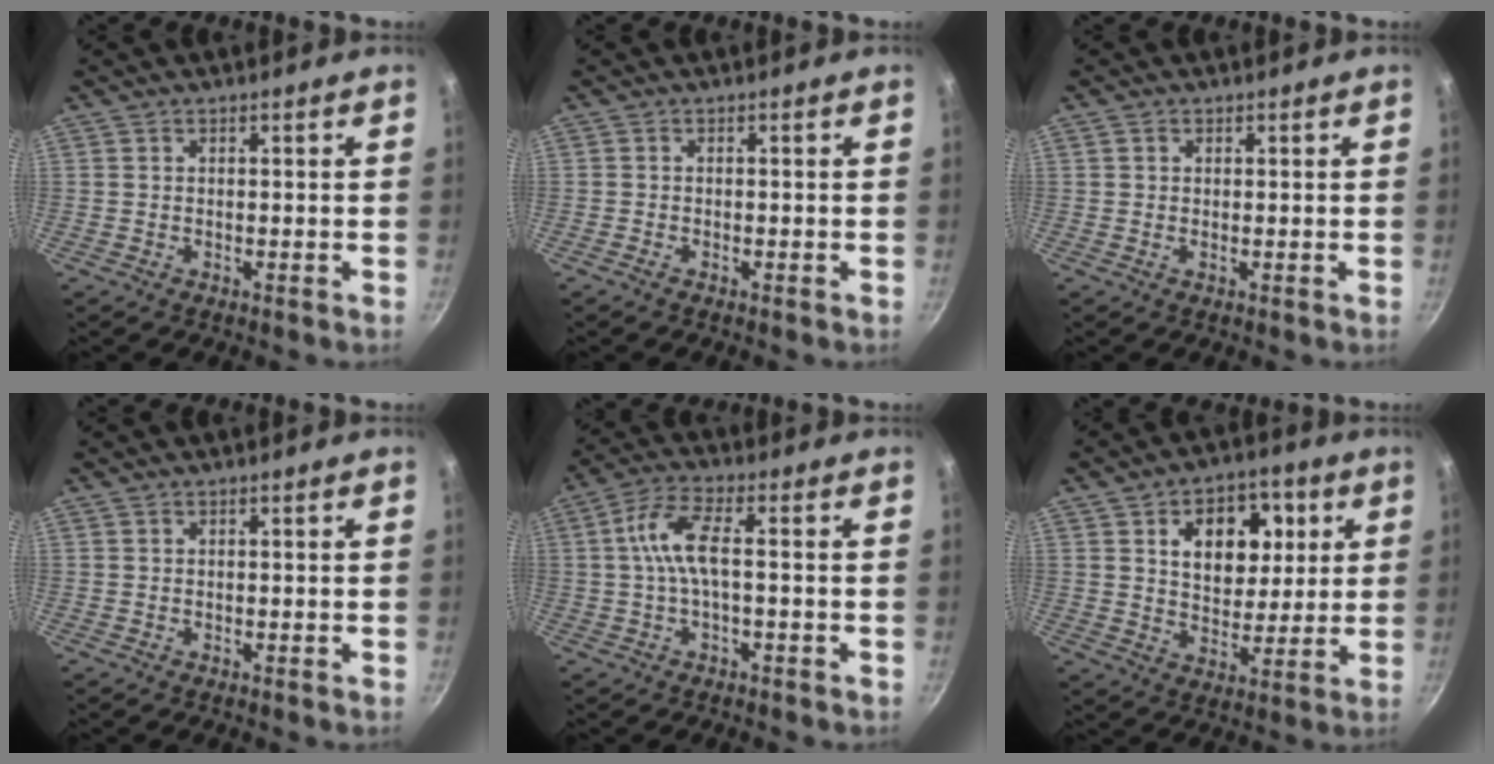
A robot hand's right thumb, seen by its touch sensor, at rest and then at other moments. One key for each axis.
{"total": 0.7, "fx": -0.5, "fy": 0.3, "fz": 0.3, "tx": -0.013, "ty": 0.002, "tz": -0.014}
{"total": 0.9, "fx": 0.3, "fy": 0.7, "fz": 0.4, "tx": -0.006, "ty": 0.004, "tz": 0.003}
{"total": 0.0}
{"total": 7.3, "fx": -0.3, "fy": 2.7, "fz": 6.8, "tx": -0.147, "ty": 0.025, "tz": -0.013}
{"total": 13.9, "fx": 4.4, "fy": 9.6, "fz": 9.1, "tx": -0.081, "ty": -0.013, "tz": 0.066}